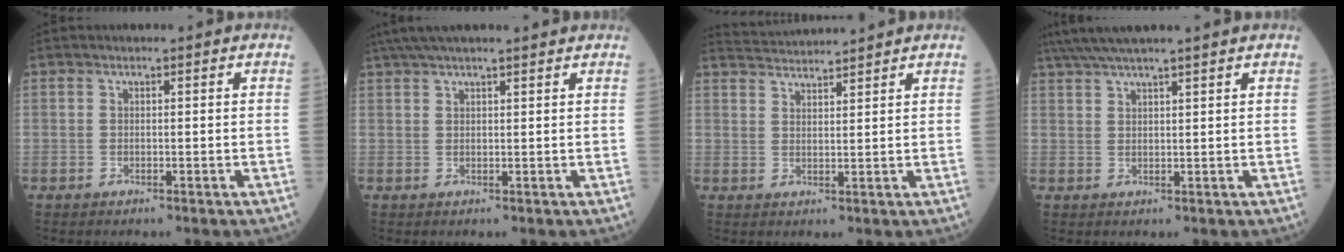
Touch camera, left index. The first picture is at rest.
{"total": 9.9, "force": [8.5, 0.3, 4.9], "torque": [-0.083, 0.039, 0.122]}
{"total": 5.5, "force": [5.4, -1.0, 0.5], "torque": [-0.017, 0.024, 0.093]}
{"total": 8.0, "force": [6.8, -0.9, 4.1], "torque": [-0.072, 0.032, 0.110]}